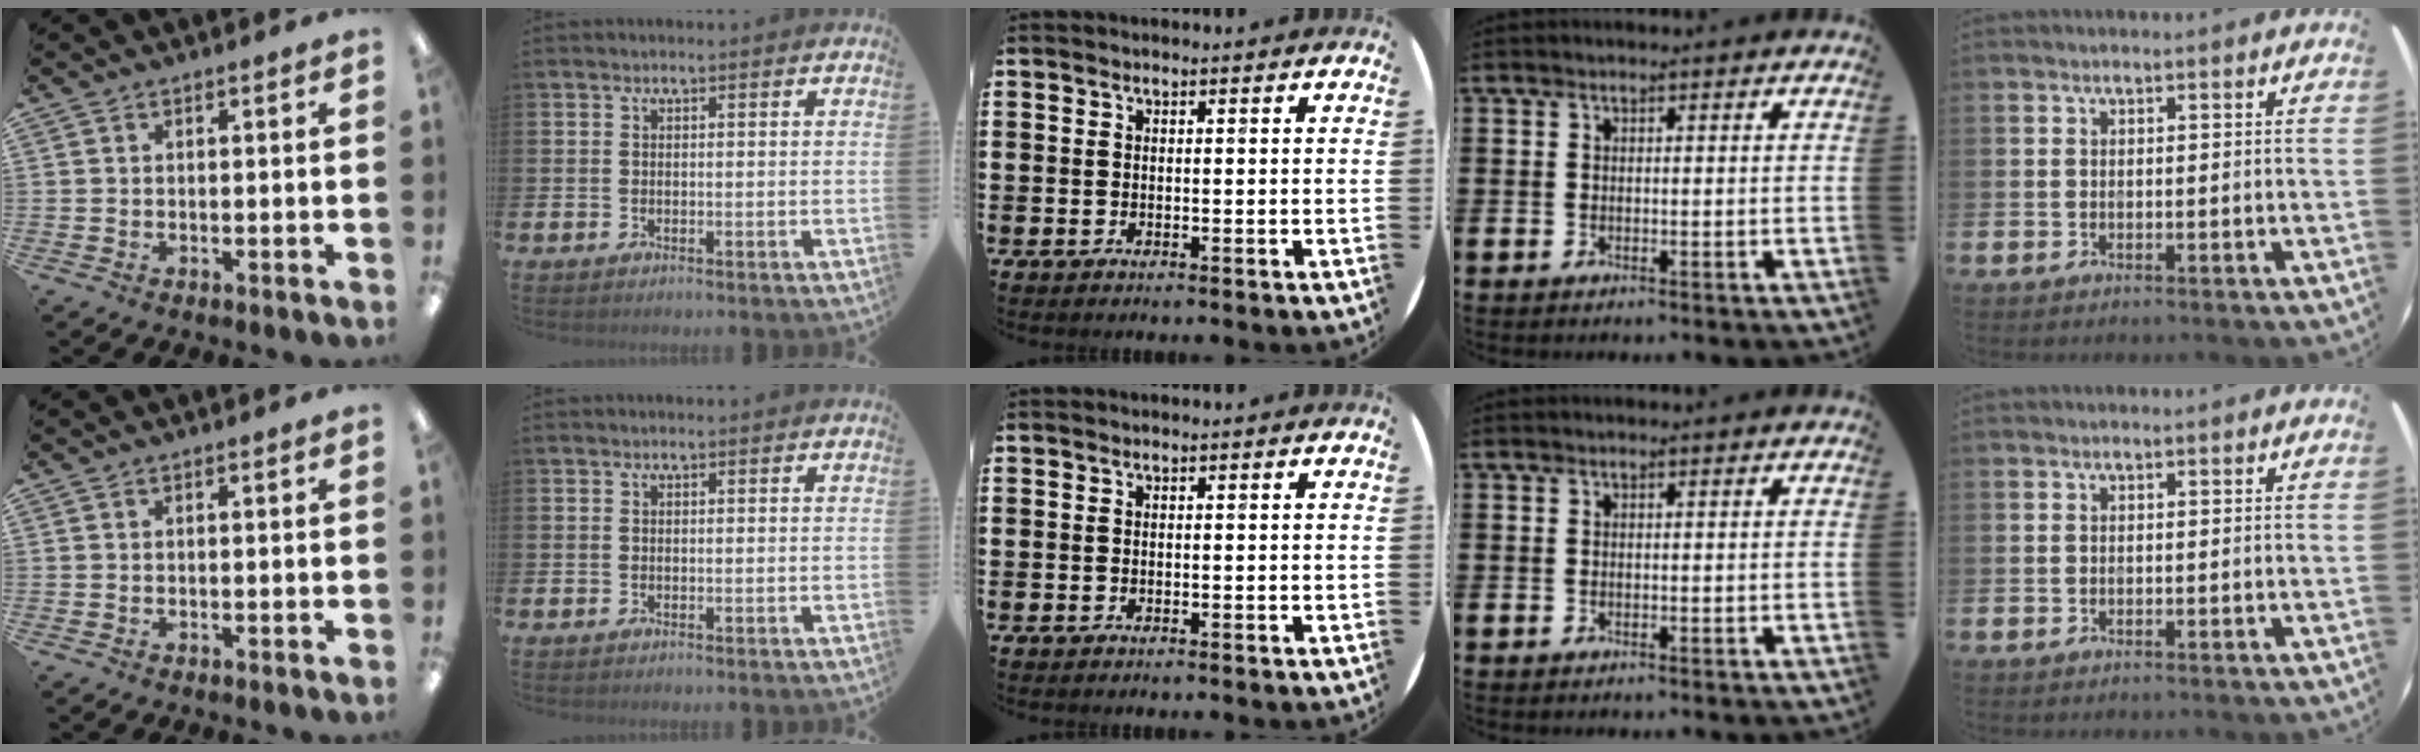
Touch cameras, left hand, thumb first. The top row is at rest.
{}